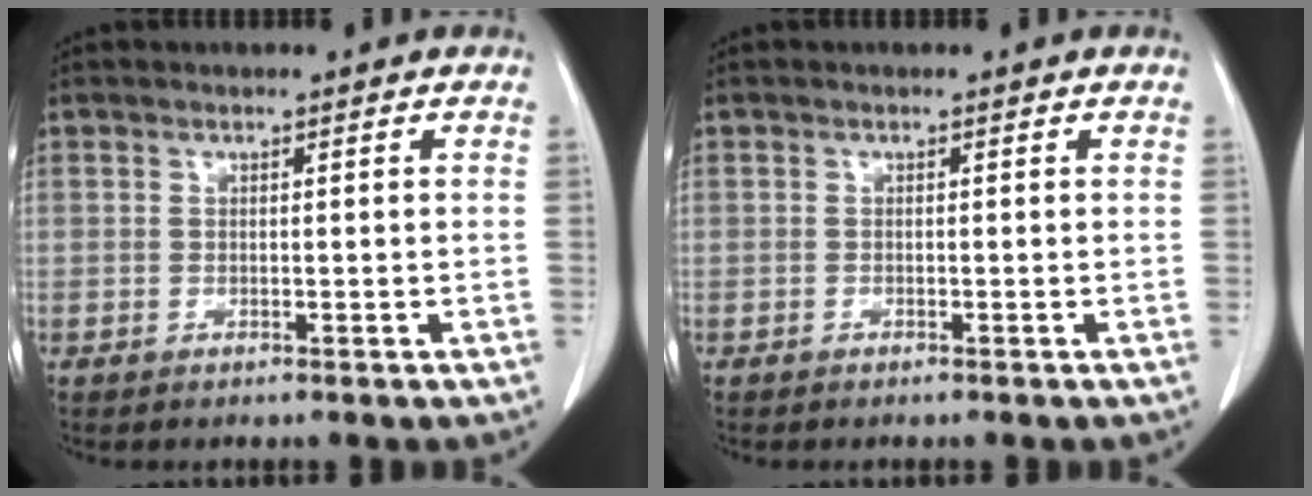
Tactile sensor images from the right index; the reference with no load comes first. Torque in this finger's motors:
{"motor_torque": [-0.01, 0.02, 0.00, 0.00]}